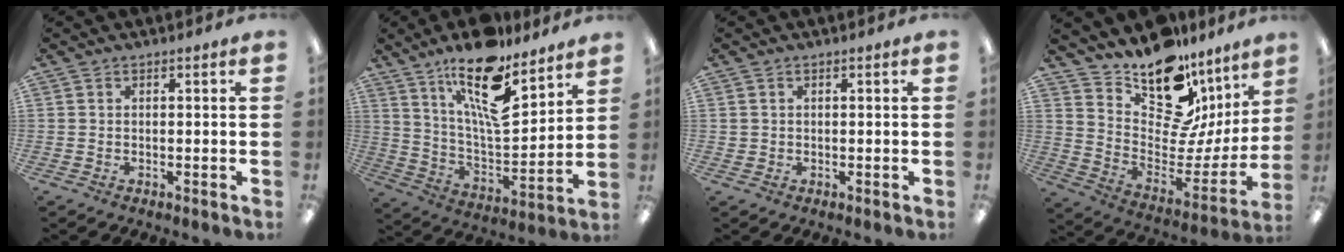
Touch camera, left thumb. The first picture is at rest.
{"total": 18.8, "force": [12.5, 6.4, 12.4], "torque": [-0.210, -0.080, 0.212]}
{"total": 0.8, "force": [0.4, 0.7, 0.0], "torque": [-0.001, 0.003, 0.007]}
{"total": 18.0, "force": [13.0, 8.8, 8.8], "torque": [-0.130, -0.120, 0.227]}